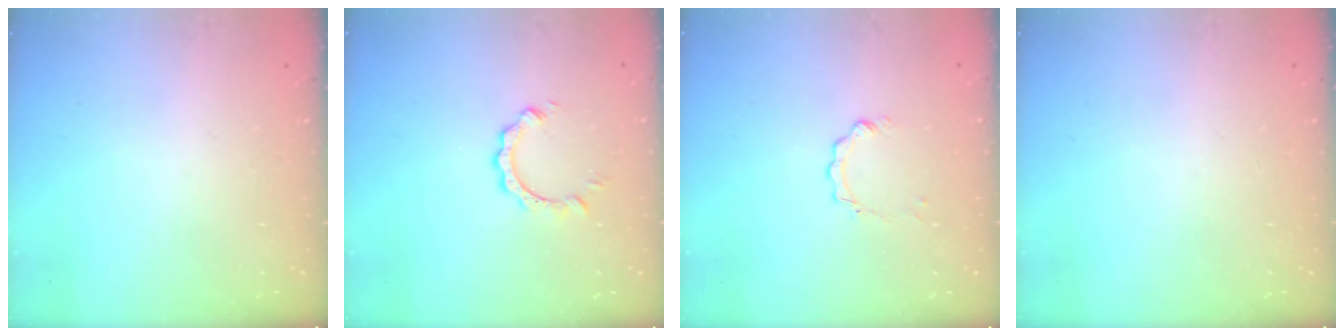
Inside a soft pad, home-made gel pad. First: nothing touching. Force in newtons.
{"total": 3.7, "press": 3.7, "slide": 0.0}
{"total": 2.3, "press": 2.3, "slide": 0.3}
{"total": 0.0}